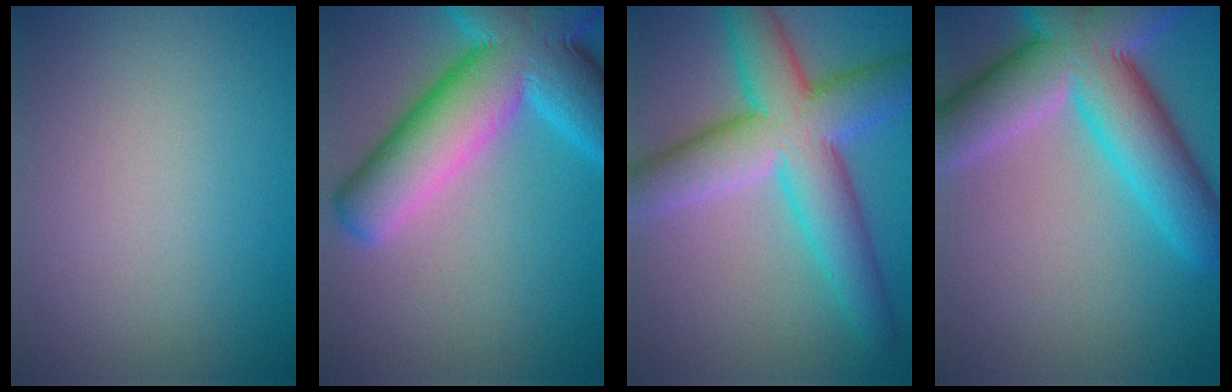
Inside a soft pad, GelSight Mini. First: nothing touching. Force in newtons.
{"total": 12.5, "press": 12.5, "slide": 0.5}
{"total": 9.7, "press": 9.7, "slide": 0.3}
{"total": 11.4, "press": 11.4, "slide": 1.0}